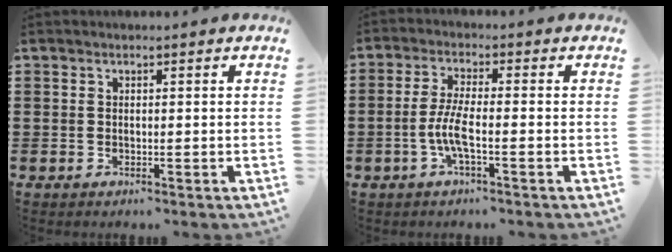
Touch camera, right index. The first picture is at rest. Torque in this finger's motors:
{"motor_torque": [2.14, 0.00, 0.19, 0.14]}